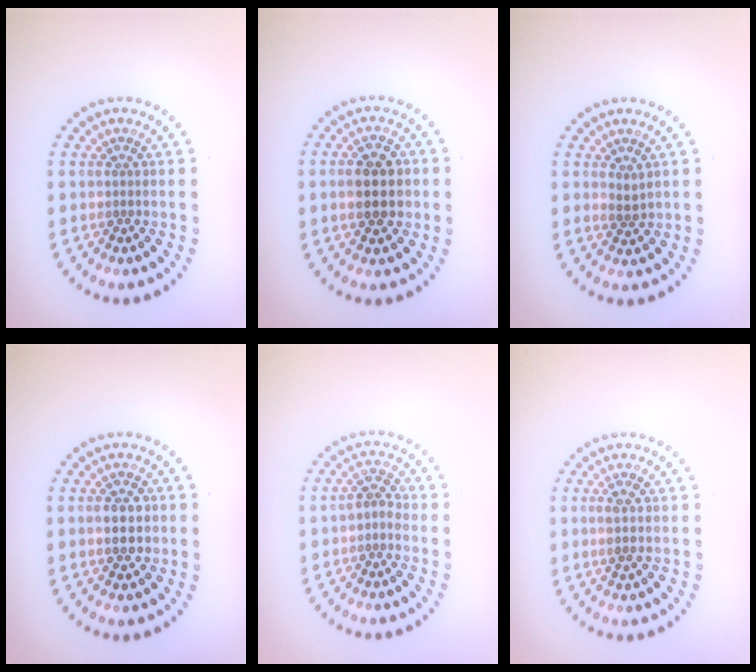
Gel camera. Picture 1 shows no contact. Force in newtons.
{"total": 3.6, "press": 3.6, "slide": 0.2}
{"total": 0.9, "press": 0.8, "slide": 0.5}
{"total": 2.3, "press": 2.2, "slide": 0.2}
{"total": 1.4, "press": 1.2, "slide": 0.8}
{"total": 1.1, "press": 0.9, "slide": 0.7}